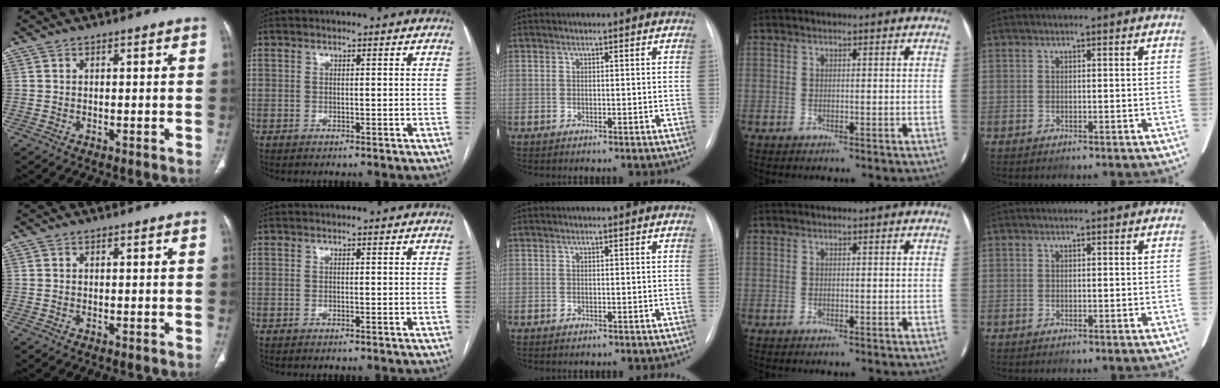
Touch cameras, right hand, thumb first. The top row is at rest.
{}